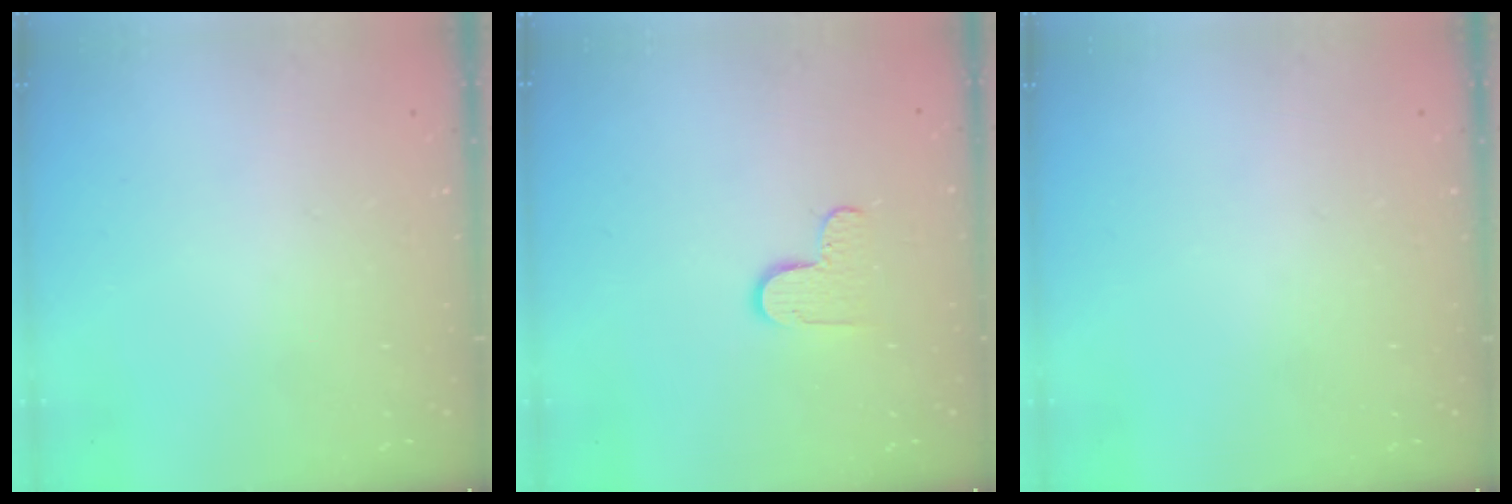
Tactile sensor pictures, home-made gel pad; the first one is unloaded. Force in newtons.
{"total": 5.6, "press": 5.6, "slide": 0.3}
{"total": 0.0}